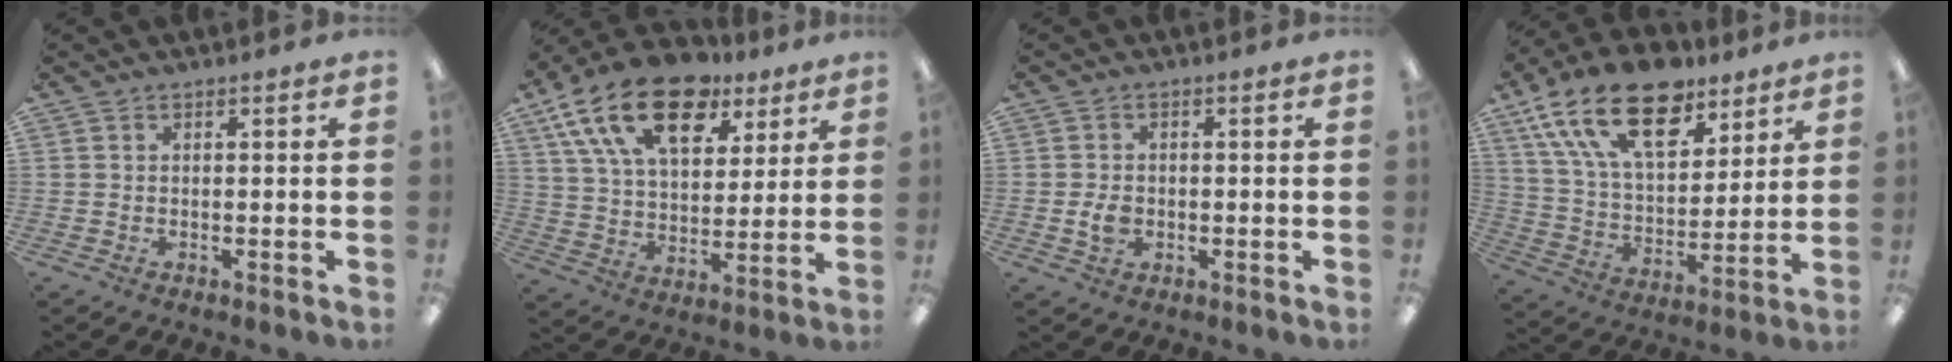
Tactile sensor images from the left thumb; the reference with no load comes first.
{"total": 21.1, "force": [12.5, 11.4, 12.7], "torque": [-0.225, -0.051, 0.225]}
{"total": 3.7, "force": [-0.6, 2.7, 2.4], "torque": [-0.048, 0.004, -0.013]}
{"total": 21.9, "force": [13.7, 11.0, 13.1], "torque": [-0.243, -0.065, 0.245]}